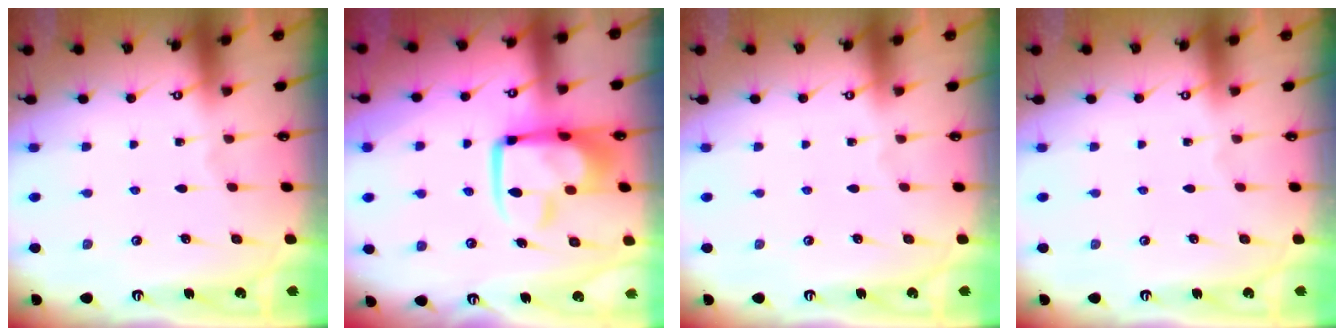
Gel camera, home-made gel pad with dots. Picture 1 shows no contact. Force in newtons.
{"total": 12.2, "press": 12.1, "slide": 1.5}
{"total": 0.0}
{"total": 0.0}